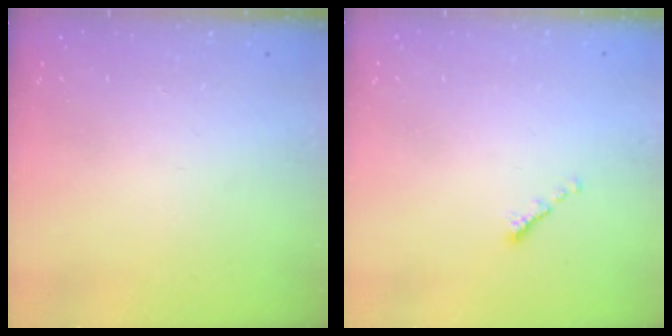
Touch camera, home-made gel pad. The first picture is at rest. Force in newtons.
{"total": 0.6, "press": 0.5, "slide": 0.3}